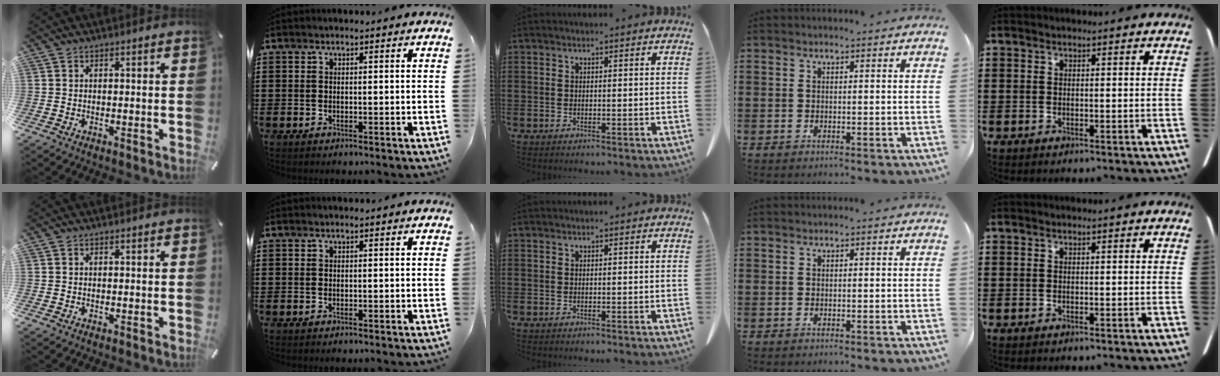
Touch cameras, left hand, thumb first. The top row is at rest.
{}